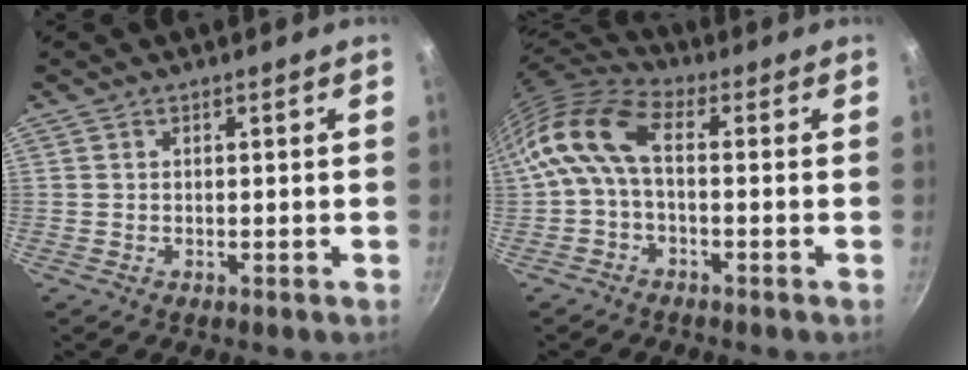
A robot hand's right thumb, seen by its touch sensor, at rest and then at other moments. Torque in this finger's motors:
{"motor_torque": [0.70, 2.37, 0.96, -0.87, 0.25]}